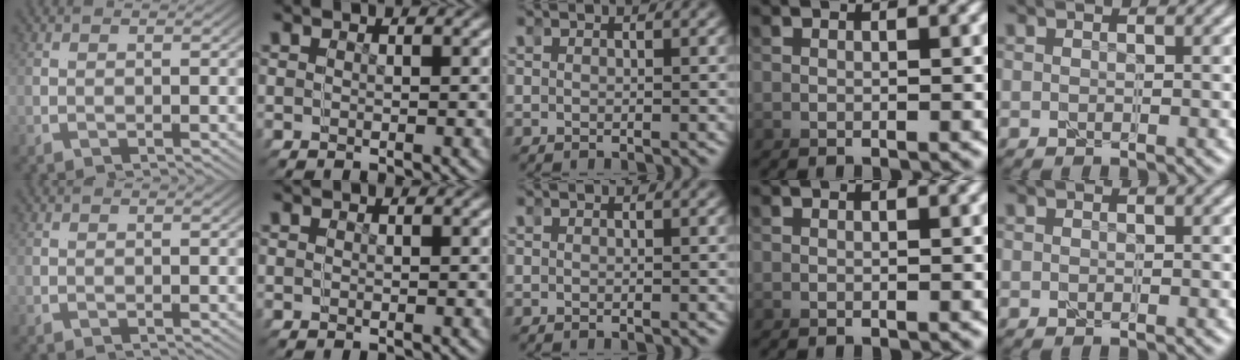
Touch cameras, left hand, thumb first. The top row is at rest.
{}